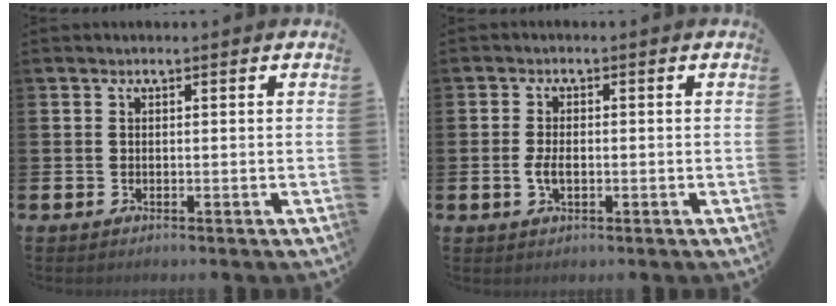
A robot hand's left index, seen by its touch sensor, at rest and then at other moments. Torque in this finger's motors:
{"motor_torque": [0.06, 0.03, 0.07, 0.08]}